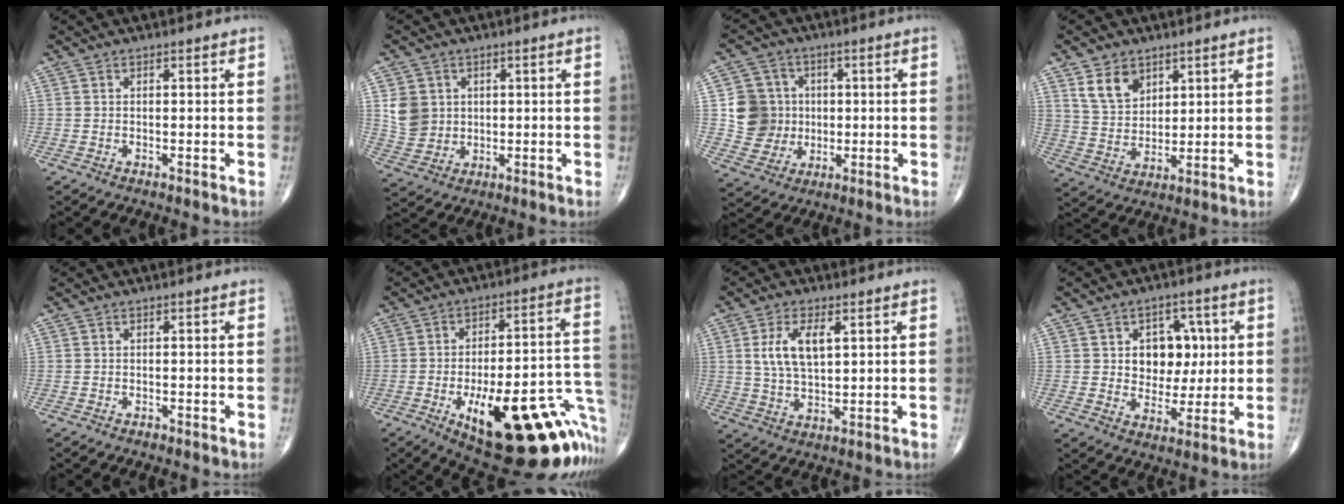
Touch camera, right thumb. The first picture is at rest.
{"total": 6.6, "force": [1.4, 5.9, 2.7], "torque": [-0.031, -0.006, 0.037]}
{"total": 9.8, "force": [0.4, 9.4, 2.6], "torque": [-0.011, 0.007, 0.009]}
{"total": 8.2, "force": [4.6, 5.5, 4.0], "torque": [-0.053, -0.029, 0.095]}
{"total": 0.6, "force": [-0.6, 0.2, 0.1], "torque": [0.000, 0.000, -0.014]}
{"total": 29.9, "force": [-12.5, 10.7, 24.9], "torque": [-0.243, 0.061, -0.160]}
{"total": 8.1, "force": [2.3, 3.8, 6.8], "torque": [-0.131, -0.007, 0.047]}
{"total": 9.7, "force": [1.6, 7.5, 5.9], "torque": [-0.032, -0.003, 0.026]}